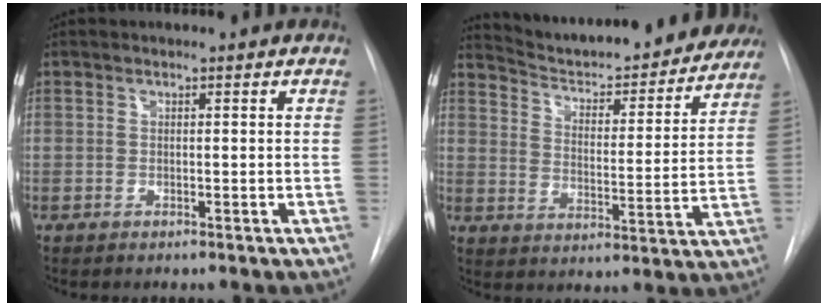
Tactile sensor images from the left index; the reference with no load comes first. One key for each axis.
{"total": 23.3, "fx": 21.5, "fy": 4.4, "fz": 7.8, "tx": -0.115, "ty": -0.033, "tz": 0.286}